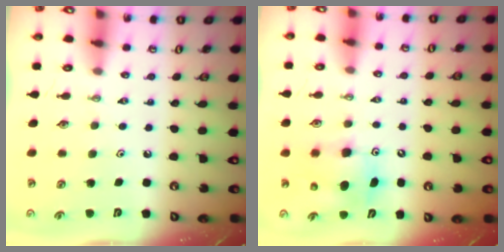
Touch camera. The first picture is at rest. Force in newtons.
{"total": 8.8, "press": 8.5, "slide": 2.3}